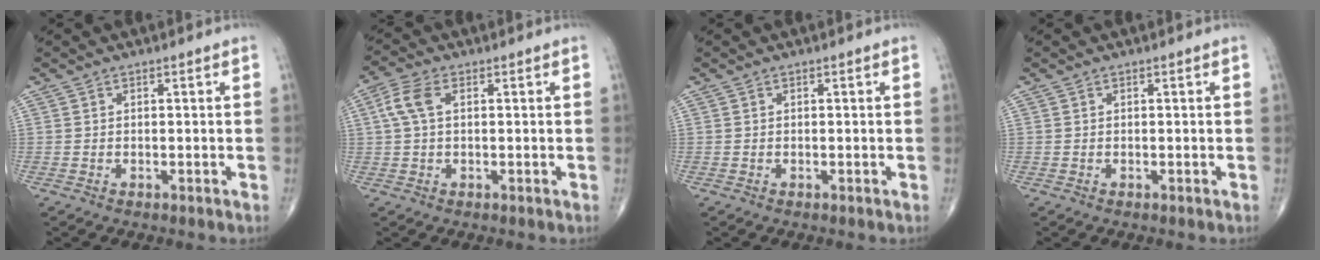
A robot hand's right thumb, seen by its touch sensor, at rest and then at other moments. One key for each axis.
{"total": 5.0, "fx": 1.1, "fy": 2.7, "fz": 4.1, "tx": -0.105, "ty": 0.018, "tz": 0.019}
{"total": 0.0}
{"total": 0.0}